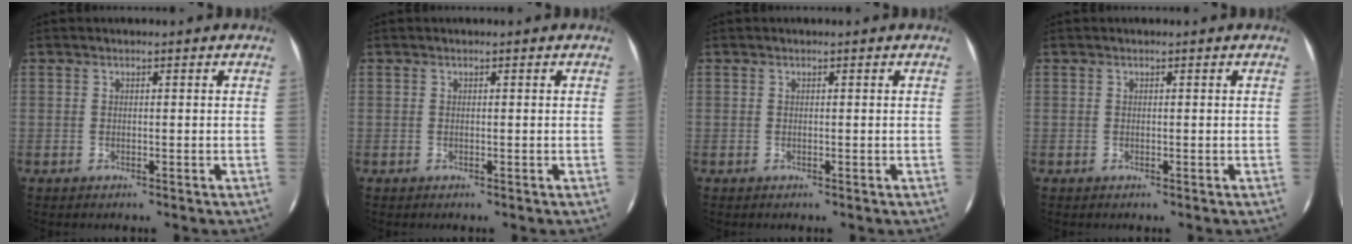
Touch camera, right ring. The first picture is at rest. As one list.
[{"total": 0.0}, {"total": 0.0}, {"total": 0.0}]